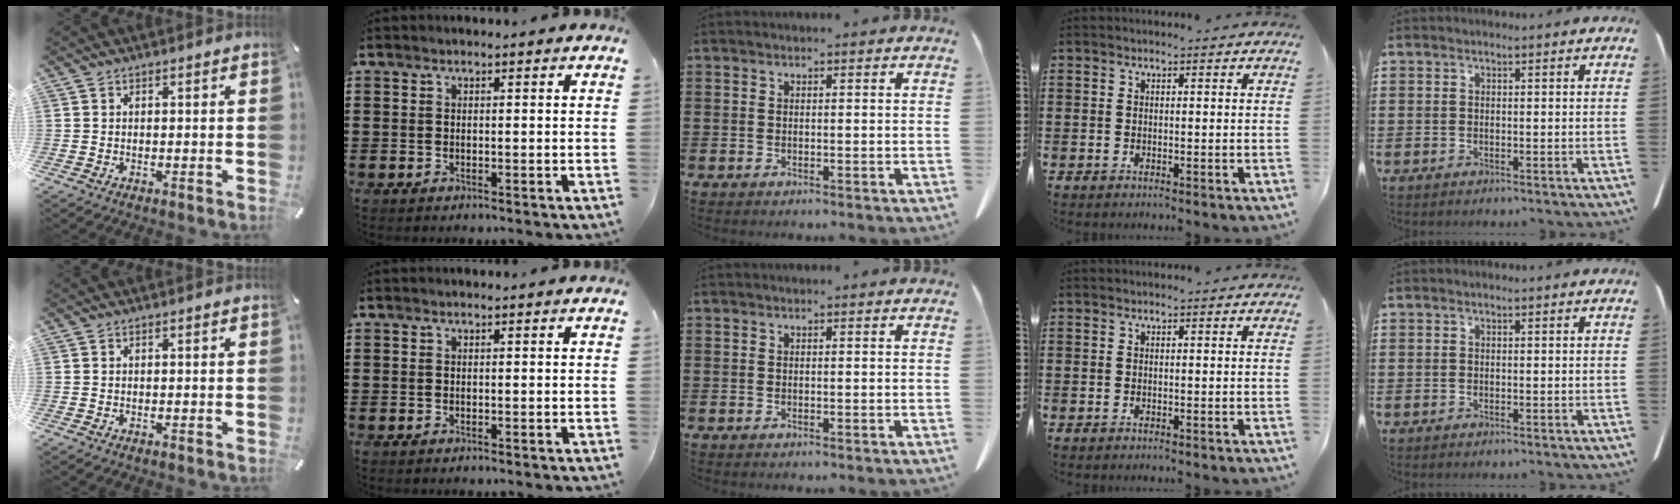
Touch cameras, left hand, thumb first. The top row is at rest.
{}